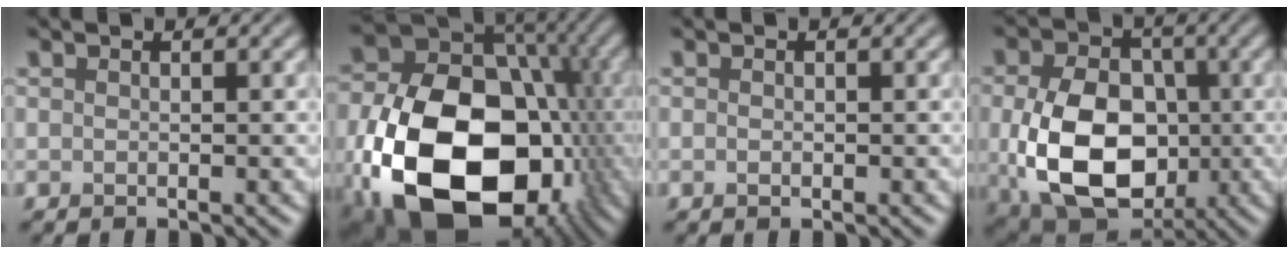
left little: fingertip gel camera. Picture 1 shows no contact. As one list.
[{"total": 21.2, "force": [-6.4, 14.6, 14.0], "torque": [-0.264, -0.045, -0.090]}, {"total": 0.5, "force": [-0.1, 0.4, 0.4], "torque": [-0.006, -0.002, -0.001]}, {"total": 11.9, "force": [-1.5, 8.5, 8.2], "torque": [-0.166, -0.030, -0.021]}]